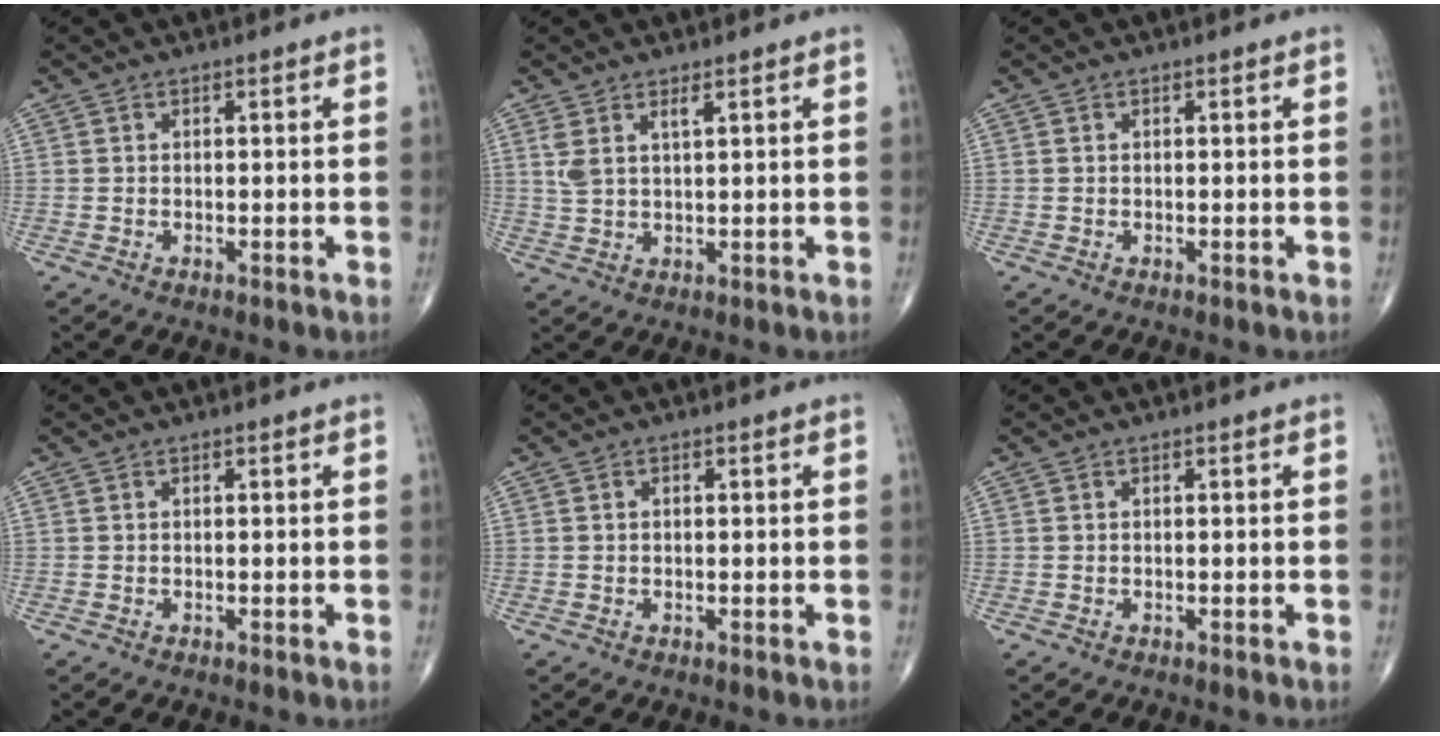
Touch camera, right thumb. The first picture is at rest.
{"total": 3.7, "force": [1.9, 1.1, 3.0], "torque": [-0.067, -0.003, 0.046]}
{"total": 0.0}
{"total": 0.0}
{"total": 0.0}
{"total": 0.0}